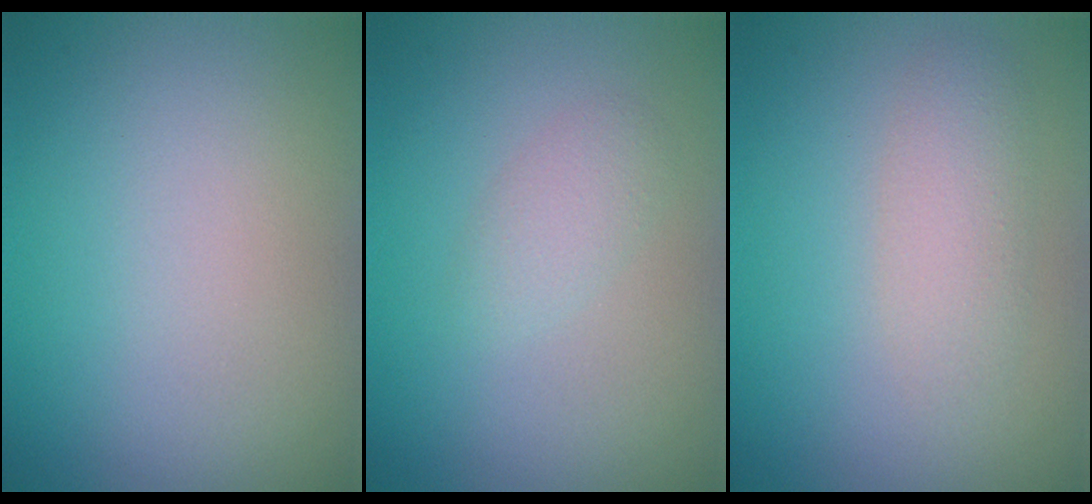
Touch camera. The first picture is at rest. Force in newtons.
{"total": 1.5, "press": 1.5, "slide": 0.0}
{"total": 2.1, "press": 2.1, "slide": 0.1}